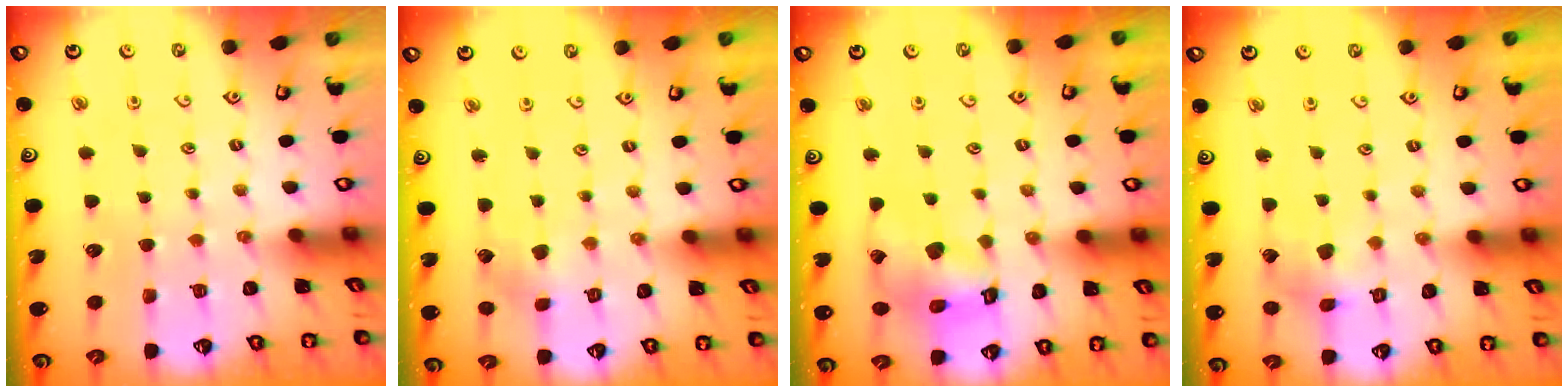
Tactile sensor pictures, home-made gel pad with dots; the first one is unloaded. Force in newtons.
{"total": 2.8, "press": 2.8, "slide": 0.4}
{"total": 14.1, "press": 13.9, "slide": 2.0}
{"total": 6.0, "press": 6.0, "slide": 0.7}